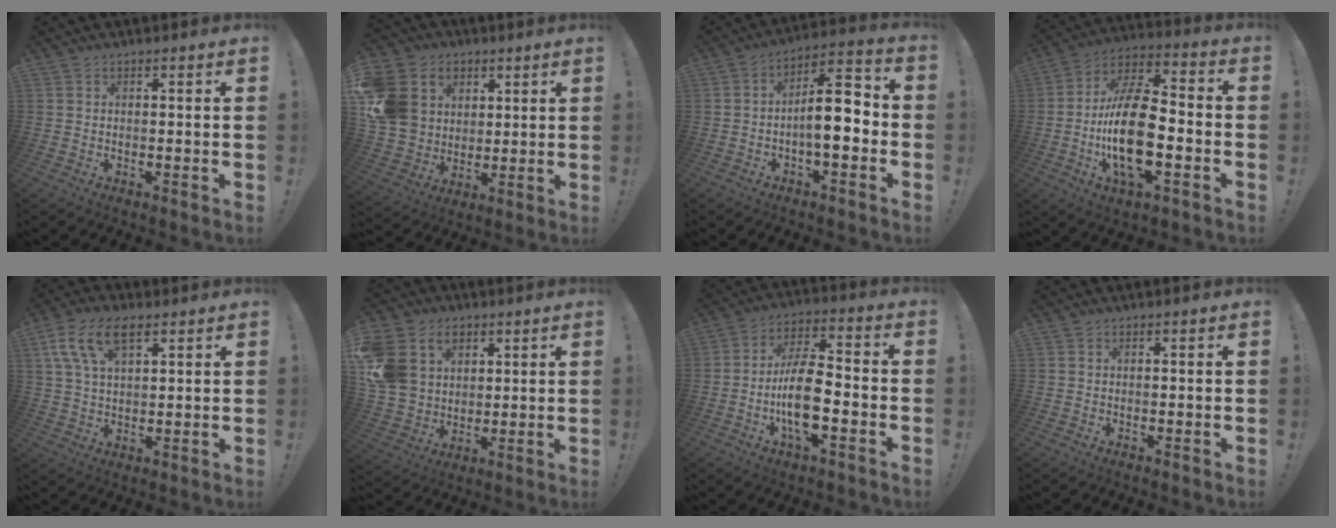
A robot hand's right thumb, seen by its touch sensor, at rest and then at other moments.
{"total": 16.1, "force": [4.2, 14.0, 6.8], "torque": [-0.126, -0.008, 0.098]}
{"total": 11.7, "force": [-2.5, 4.3, 10.6], "torque": [-0.163, 0.013, -0.046]}
{"total": 20.6, "force": [-4.7, 9.4, 17.7], "torque": [-0.345, 0.014, -0.082]}
{"total": 11.6, "force": [5.6, 5.9, 8.3], "torque": [-0.157, -0.005, 0.106]}
{"total": 16.4, "force": [5.7, 13.1, 8.0], "torque": [-0.148, -0.018, 0.117]}
{"total": 14.5, "force": [-4.3, 6.0, 12.5], "torque": [-0.235, 0.010, -0.077]}
{"total": 0.0}